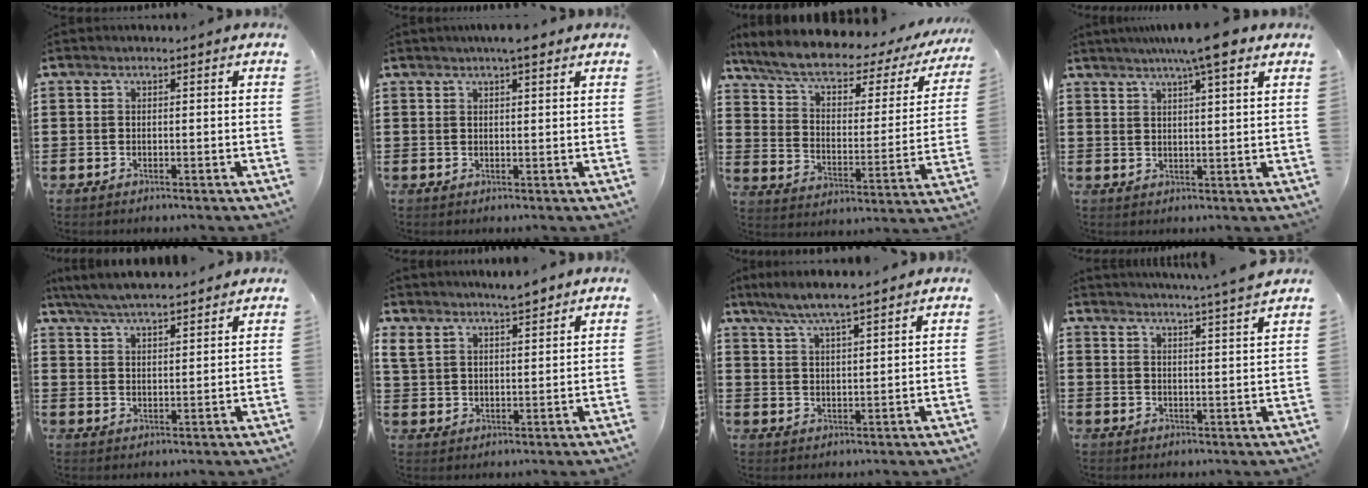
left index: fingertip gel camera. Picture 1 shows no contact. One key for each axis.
{"total": 2.8, "fx": 2.1, "fy": 0.4, "fz": 1.8, "tx": -0.031, "ty": 0.002, "tz": 0.036}
{"total": 7.1, "fx": 5.1, "fy": 2.0, "fz": 4.5, "tx": -0.108, "ty": -0.030, "tz": 0.084}
{"total": 7.2, "fx": 5.1, "fy": 0.2, "fz": 5.1, "tx": -0.094, "ty": -0.003, "tz": 0.085}
{"total": 5.3, "fx": 5.0, "fy": 0.5, "fz": 1.6, "tx": -0.048, "ty": -0.013, "tz": 0.091}
{"total": 5.6, "fx": 5.1, "fy": 1.7, "fz": 1.6, "tx": -0.048, "ty": -0.007, "tz": 0.094}
{"total": 5.4, "fx": 4.6, "fy": 0.3, "fz": 2.8, "tx": -0.068, "ty": -0.010, "tz": 0.081}
{"total": 4.0, "fx": 3.8, "fy": -1.0, "fz": 1.0, "tx": -0.026, "ty": -0.026, "tz": 0.062}